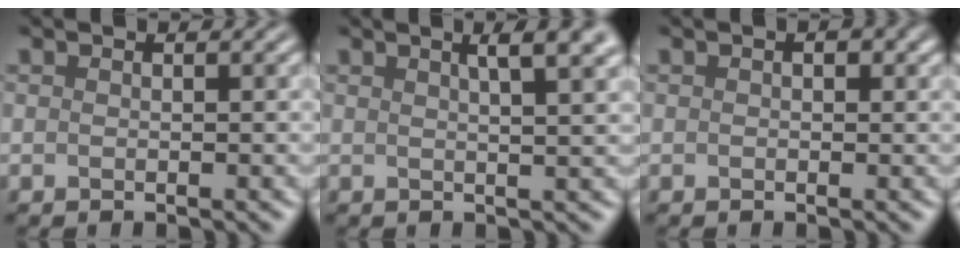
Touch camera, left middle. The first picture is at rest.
{"total": 5.7, "force": [3.1, 2.1, 4.3], "torque": [-0.027, 0.032, 0.012]}
{"total": 0.9, "force": [0.2, 0.5, 0.7], "torque": [-0.007, -0.004, 0.001]}